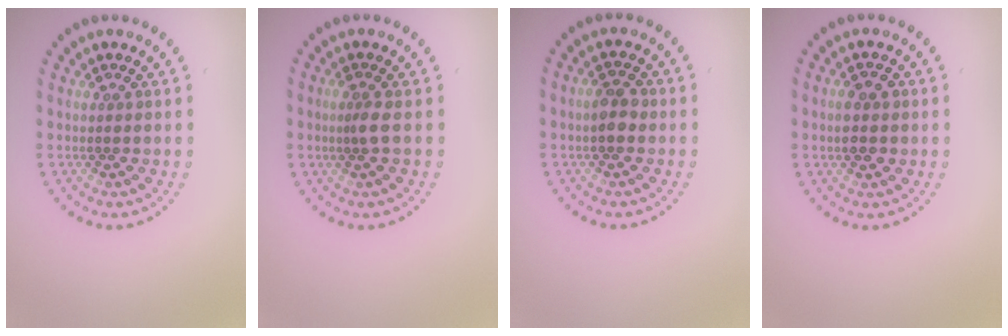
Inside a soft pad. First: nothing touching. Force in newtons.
{"total": 1.4, "press": 1.1, "slide": 0.8}
{"total": 1.9, "press": 1.9, "slide": 0.3}
{"total": 3.0, "press": 3.0, "slide": 0.0}